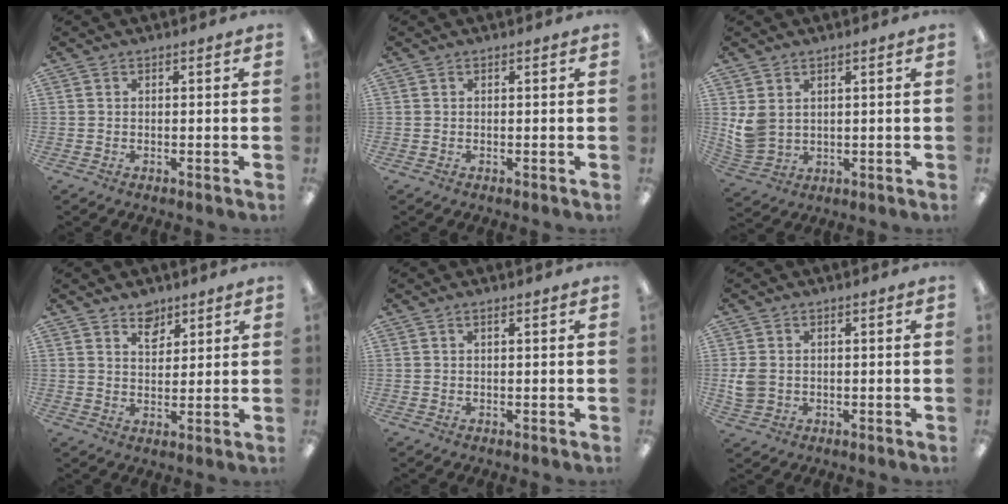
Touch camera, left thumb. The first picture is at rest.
{"total": 0.0}
{"total": 5.7, "force": [2.3, 4.3, 2.9], "torque": [-0.066, -0.002, 0.049]}
{"total": 5.2, "force": [4.0, 2.9, 1.4], "torque": [-0.008, -0.023, 0.070]}
{"total": 0.7, "force": [0.5, 0.1, 0.5], "torque": [-0.010, 0.002, 0.008]}
{"total": 4.2, "force": [0.4, 3.5, 2.2], "torque": [-0.048, 0.005, 0.009]}